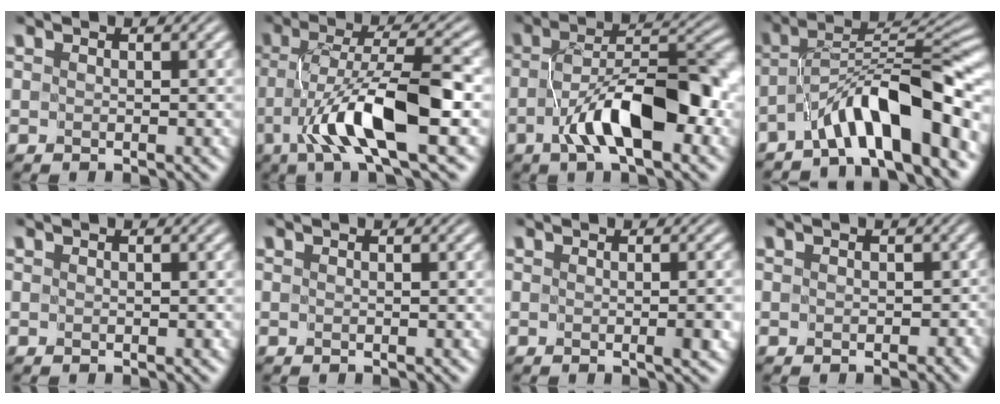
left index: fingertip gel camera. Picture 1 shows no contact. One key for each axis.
{"total": 9.3, "fx": -2.8, "fy": 2.1, "fz": 8.6, "tx": -0.157, "ty": 0.005, "tz": -0.050}
{"total": 8.8, "fx": -3.2, "fy": 3.3, "fz": 7.5, "tx": -0.121, "ty": 0.007, "tz": -0.050}
{"total": 8.7, "fx": -5.4, "fy": 1.7, "fz": 6.6, "tx": -0.094, "ty": 0.017, "tz": -0.094}
{"total": 0.0}
{"total": 0.0}
{"total": 1.3, "fx": -0.4, "fy": 0.0, "fz": 1.2, "tx": -0.017, "ty": -0.007, "tz": -0.005}
{"total": 2.4, "fx": -0.1, "fy": 2.1, "fz": 1.2, "tx": 0.010, "ty": -0.002, "tz": -0.002}